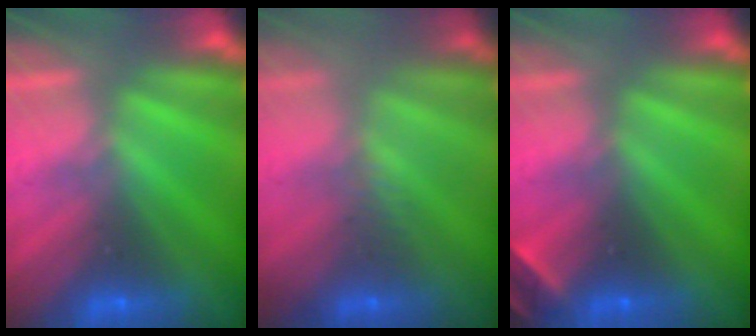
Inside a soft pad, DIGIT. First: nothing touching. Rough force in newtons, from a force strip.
{"total": 2.5}
{"total": 2.0}